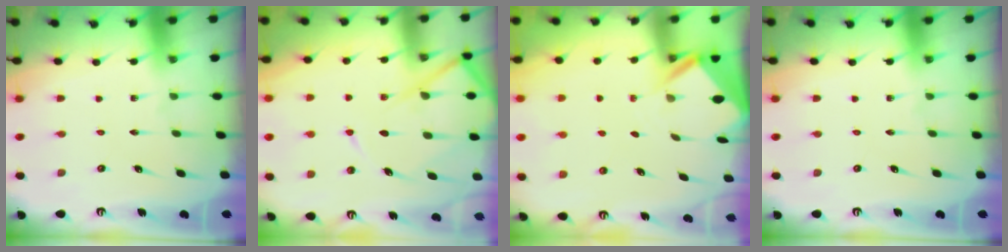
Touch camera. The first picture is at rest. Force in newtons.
{"total": 12.8, "press": 12.7, "slide": 1.0}
{"total": 2.9, "press": 2.9, "slide": 0.3}
{"total": 0.0}